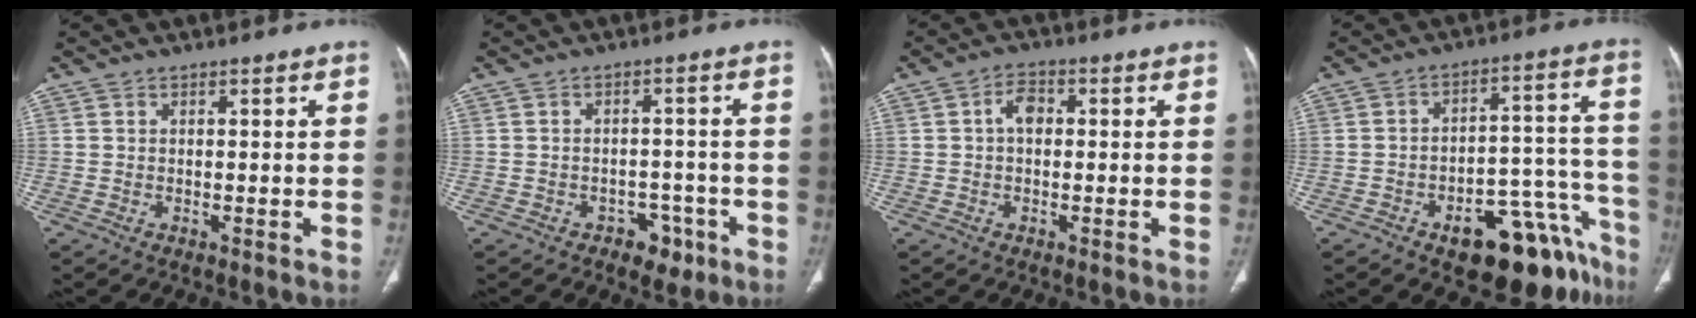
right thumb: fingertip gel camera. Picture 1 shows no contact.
{"total": 4.9, "force": [-2.8, 3.4, 2.2], "torque": [-0.005, 0.024, -0.034]}
{"total": 3.7, "force": [0.3, 2.5, 2.7], "torque": [-0.037, 0.014, -0.001]}
{"total": 16.9, "force": [-10.7, 7.6, 10.6], "torque": [-0.060, 0.103, -0.145]}